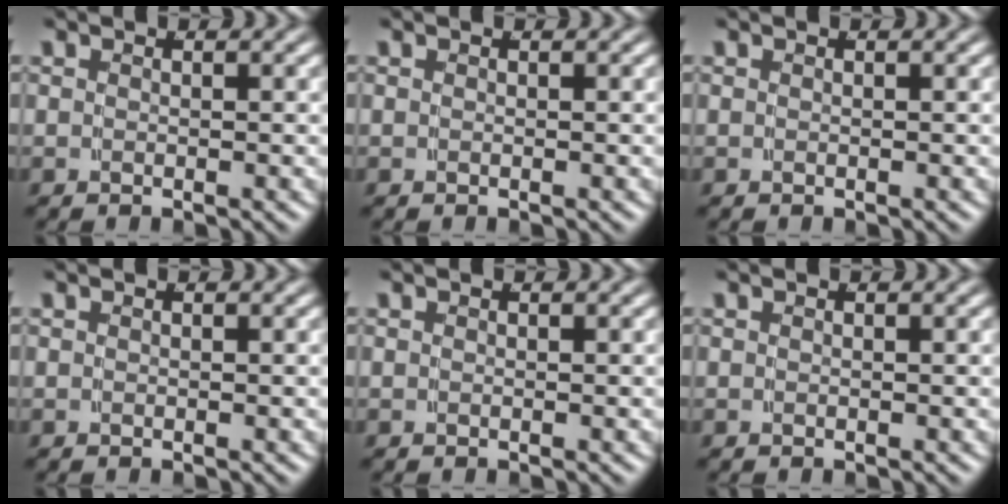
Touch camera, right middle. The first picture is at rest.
{"total": 0.0}
{"total": 0.0}
{"total": 0.0}
{"total": 0.0}
{"total": 0.0}